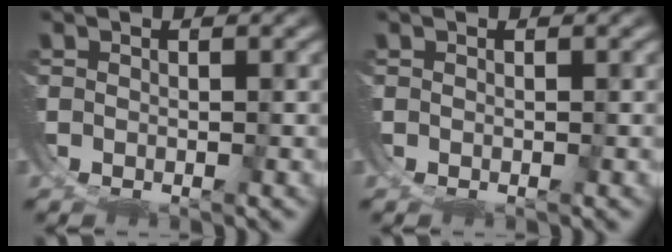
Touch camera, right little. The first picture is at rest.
{"total": 0.0}